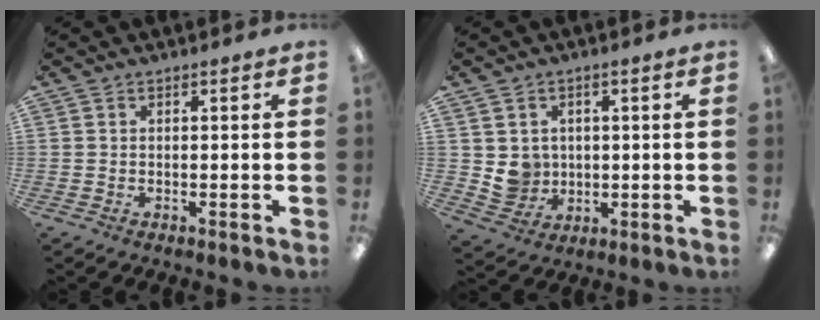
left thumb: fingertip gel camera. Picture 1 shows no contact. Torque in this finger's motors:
{"motor_torque": [0.01, 0.09, 0.07, -0.16, 0.01]}